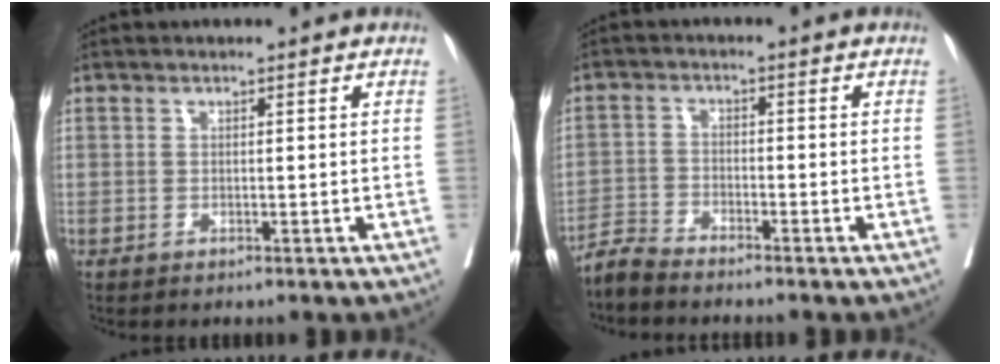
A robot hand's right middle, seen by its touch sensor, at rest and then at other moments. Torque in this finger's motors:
{"motor_torque": [-0.07, -0.03, -0.02, 0.01]}